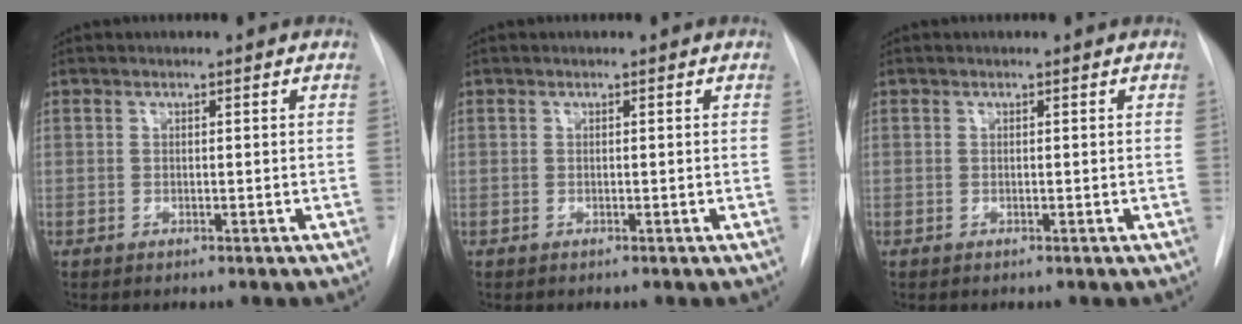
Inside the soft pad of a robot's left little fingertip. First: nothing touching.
{"total": 0.0}
{"total": 0.0}